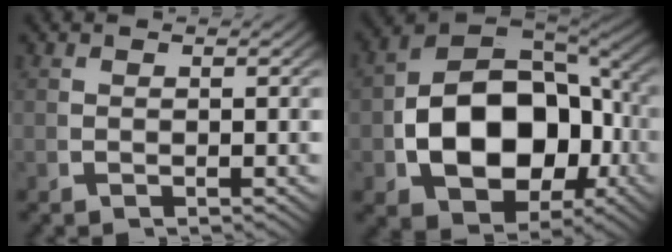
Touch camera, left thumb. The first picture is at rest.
{"total": 15.7, "force": [-1.7, 10.7, 11.4], "torque": [-0.242, -0.058, 0.005]}